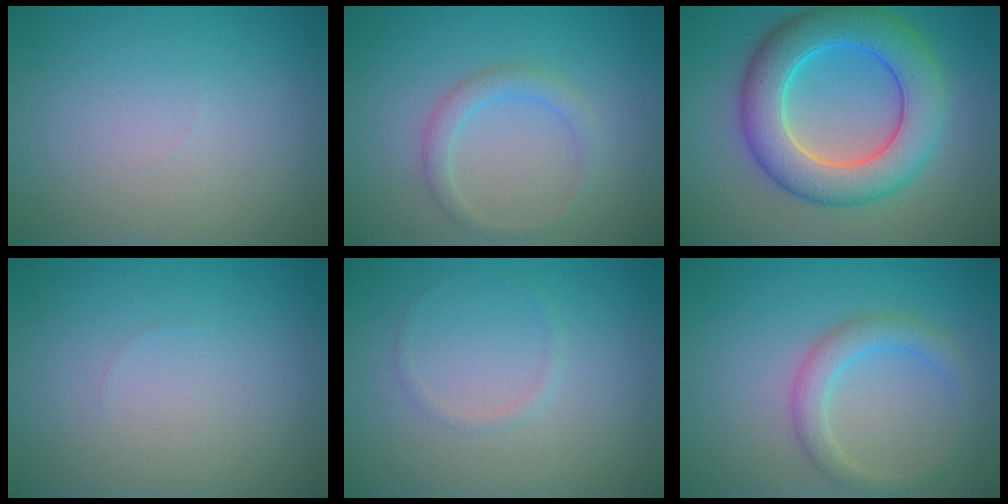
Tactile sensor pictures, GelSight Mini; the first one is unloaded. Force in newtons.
{"total": 2.0, "press": 2.0, "slide": 0.1}
{"total": 8.8, "press": 8.8, "slide": 0.4}
{"total": 0.0}
{"total": 0.7, "press": 0.7, "slide": 0.1}
{"total": 2.8, "press": 2.8, "slide": 0.1}